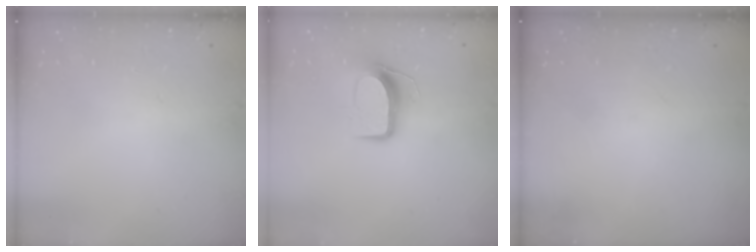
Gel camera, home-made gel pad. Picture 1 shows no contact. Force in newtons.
{"total": 9.2, "press": 9.2, "slide": 0.7}
{"total": 0.0}